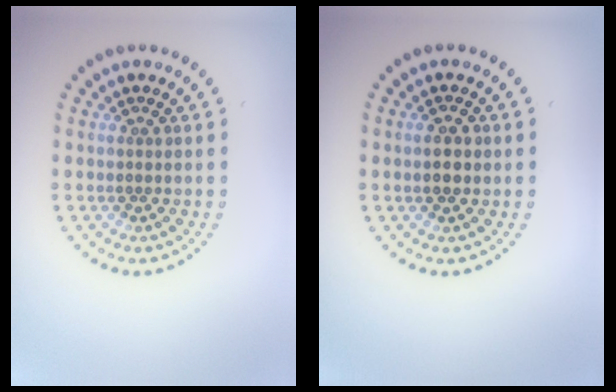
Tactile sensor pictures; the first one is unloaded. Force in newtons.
{"total": 2.5, "press": 2.5, "slide": 0.3}